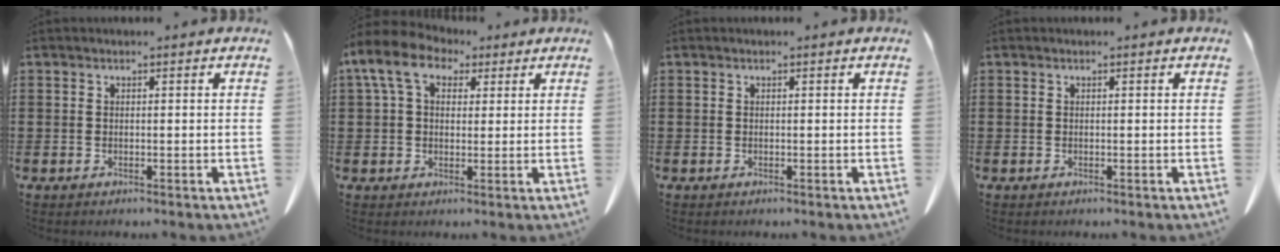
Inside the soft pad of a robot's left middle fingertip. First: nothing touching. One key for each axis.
{"total": 7.9, "fx": 4.0, "fy": 4.9, "fz": 4.6, "tx": -0.117, "ty": 0.009, "tz": 0.071}
{"total": 0.0}
{"total": 0.0}